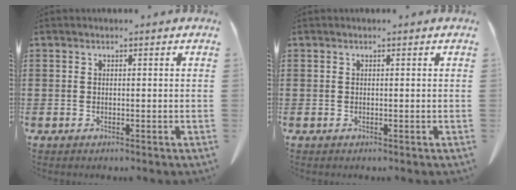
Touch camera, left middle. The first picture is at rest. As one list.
[{"total": 0.0}]